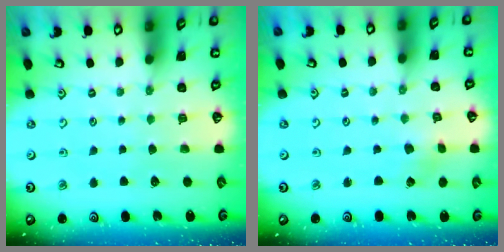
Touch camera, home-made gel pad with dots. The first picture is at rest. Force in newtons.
{"total": 1.1, "press": 1.1, "slide": 0.2}